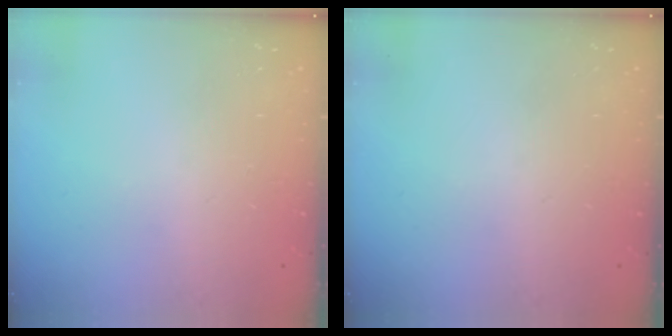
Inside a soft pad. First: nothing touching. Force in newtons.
{"total": 0.0}